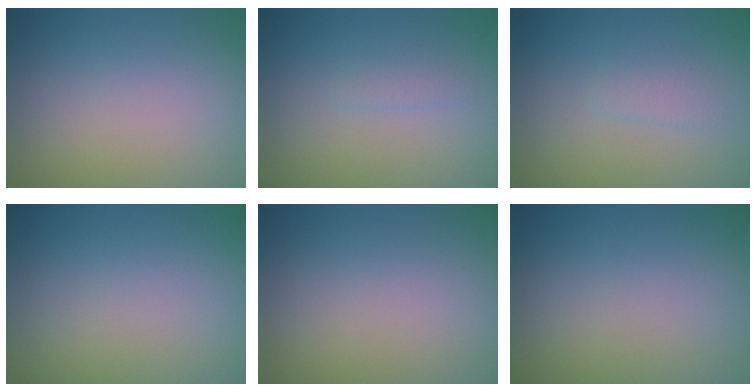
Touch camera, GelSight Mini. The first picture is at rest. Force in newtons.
{"total": 1.0, "press": 1.0, "slide": 0.1}
{"total": 1.2, "press": 1.2, "slide": 0.0}
{"total": 0.0}
{"total": 0.0}
{"total": 0.0}